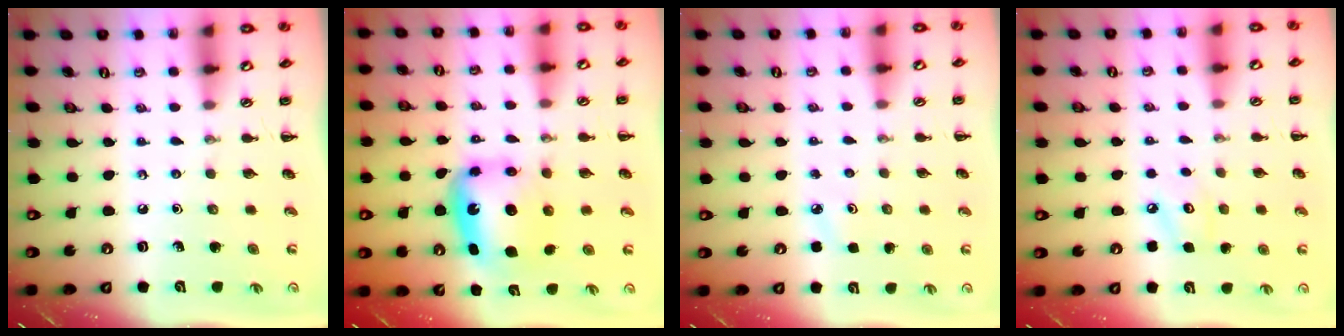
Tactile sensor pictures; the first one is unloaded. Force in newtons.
{"total": 6.7, "press": 6.6, "slide": 1.4}
{"total": 4.6, "press": 4.4, "slide": 1.3}
{"total": 4.2, "press": 4.1, "slide": 0.7}